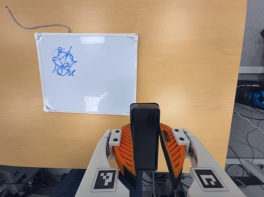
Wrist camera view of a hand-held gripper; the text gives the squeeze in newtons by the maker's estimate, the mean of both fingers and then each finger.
{"total": 7.8, "left": 6.4, "right": 9.1}